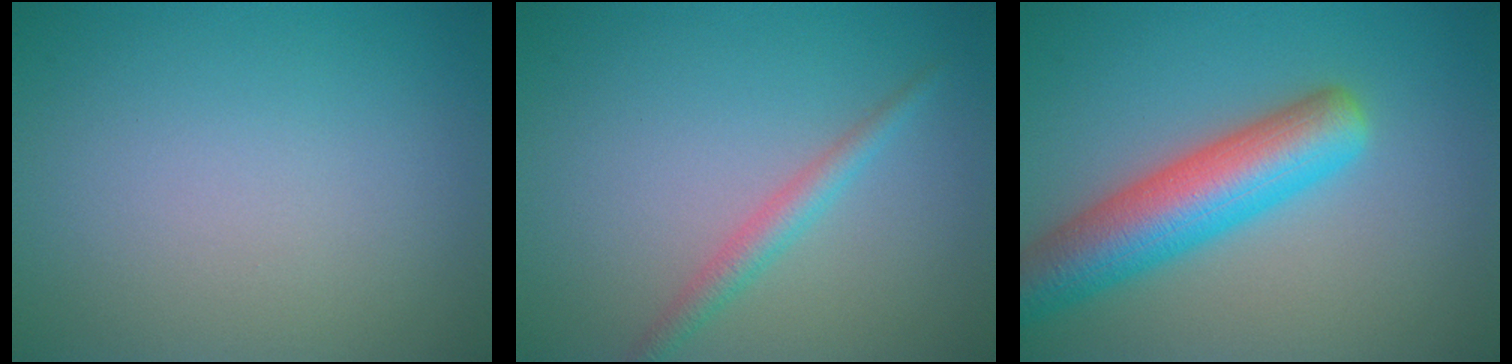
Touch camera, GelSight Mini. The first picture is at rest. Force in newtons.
{"total": 2.0, "press": 2.0, "slide": 0.1}
{"total": 7.5, "press": 7.5, "slide": 0.4}